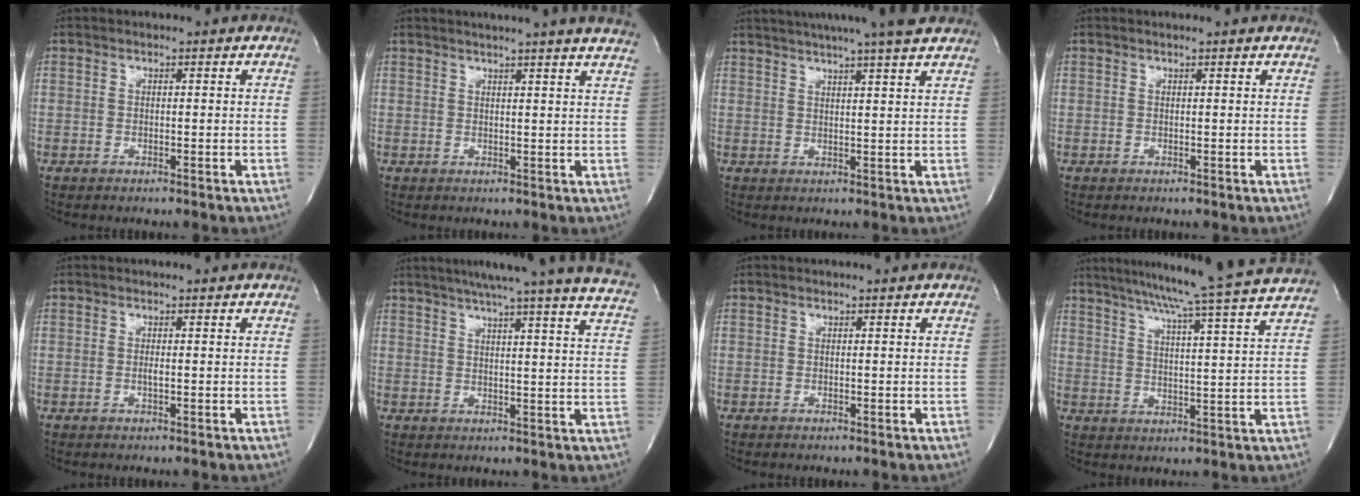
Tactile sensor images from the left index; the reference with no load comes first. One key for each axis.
{"total": 12.4, "fx": 11.0, "fy": -0.7, "fz": 5.6, "tx": -0.092, "ty": -0.016, "tz": 0.120}
{"total": 14.8, "fx": 12.7, "fy": -0.2, "fz": 7.5, "tx": -0.128, "ty": 0.015, "tz": 0.163}
{"total": 0.7, "fx": 0.6, "fy": -0.1, "fz": 0.3, "tx": -0.011, "ty": -0.001, "tz": 0.009}
{"total": 0.7, "fx": -0.5, "fy": 0.0, "fz": 0.6, "tx": -0.013, "ty": -0.005, "tz": -0.008}
{"total": 26.5, "fx": 23.3, "fy": -0.3, "fz": 12.5, "tx": -0.189, "ty": -0.058, "tz": 0.273}
{"total": 0.0}
{"total": 20.0, "fx": 17.3, "fy": -2.5, "fz": 9.8, "tx": -0.171, "ty": -0.033, "tz": 0.223}